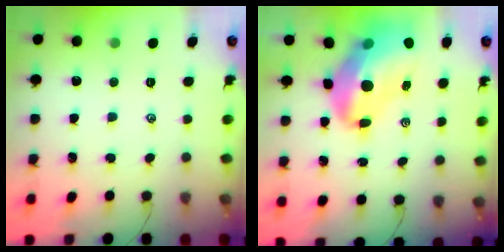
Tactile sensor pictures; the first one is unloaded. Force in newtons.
{"total": 16.8, "press": 16.1, "slide": 4.7}